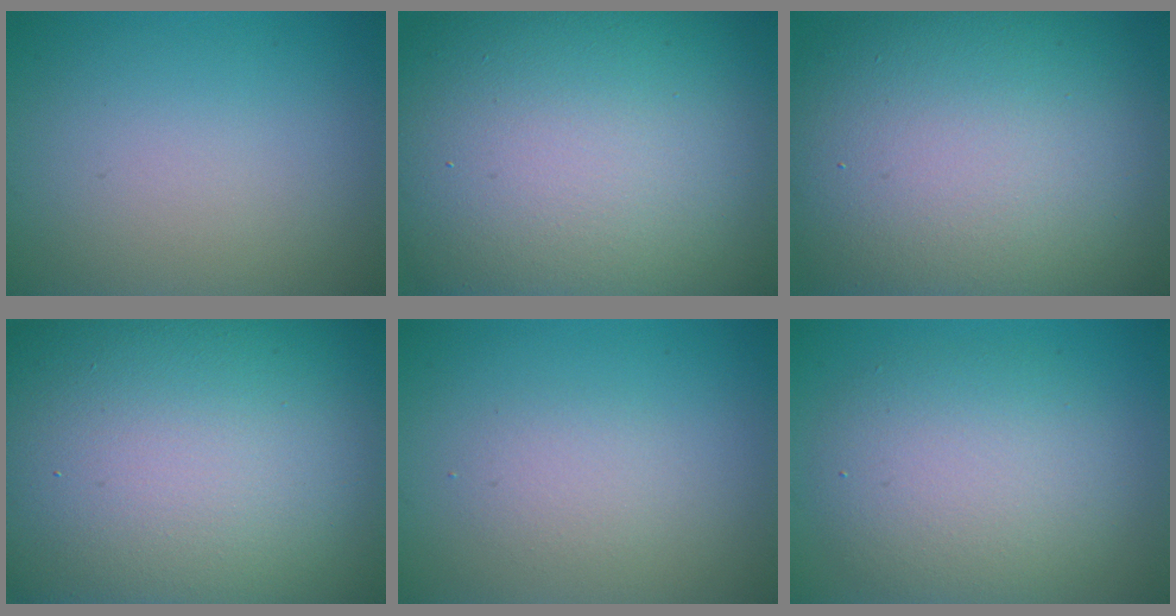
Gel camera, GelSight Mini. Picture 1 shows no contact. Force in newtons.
{"total": 20.5, "press": 20.4, "slide": 1.2}
{"total": 17.6, "press": 17.6, "slide": 0.7}
{"total": 28.1, "press": 28.1, "slide": 0.8}
{"total": 1.5, "press": 1.5, "slide": 0.2}
{"total": 5.7, "press": 5.7, "slide": 0.3}